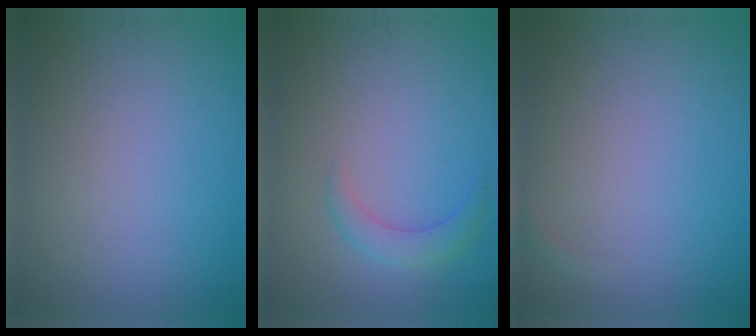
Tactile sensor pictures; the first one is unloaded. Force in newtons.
{"total": 2.0, "press": 2.0, "slide": 0.1}
{"total": 0.6, "press": 0.6, "slide": 0.1}